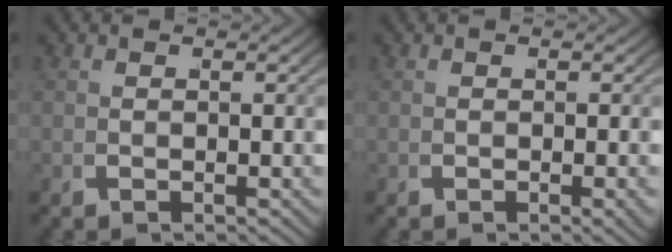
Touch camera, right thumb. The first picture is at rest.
{"total": 1.0, "force": [-0.2, 0.3, 0.9], "torque": [-0.015, 0.001, -0.002]}